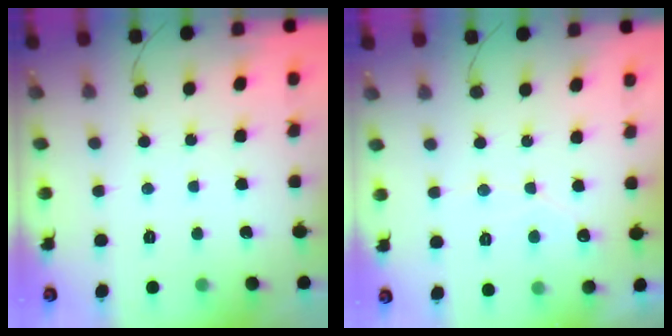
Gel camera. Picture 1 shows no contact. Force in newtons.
{"total": 3.8, "press": 3.8, "slide": 0.1}